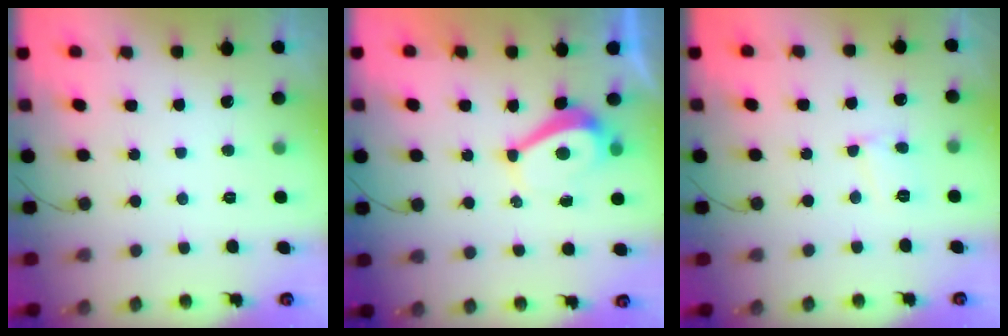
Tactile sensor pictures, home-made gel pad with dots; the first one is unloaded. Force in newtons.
{"total": 4.6, "press": 4.5, "slide": 0.7}
{"total": 3.8, "press": 3.8, "slide": 0.3}